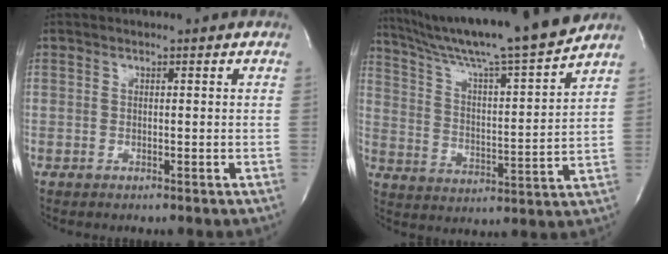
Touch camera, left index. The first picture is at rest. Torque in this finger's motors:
{"motor_torque": [0.24, -0.12, 0.23, 0.08]}